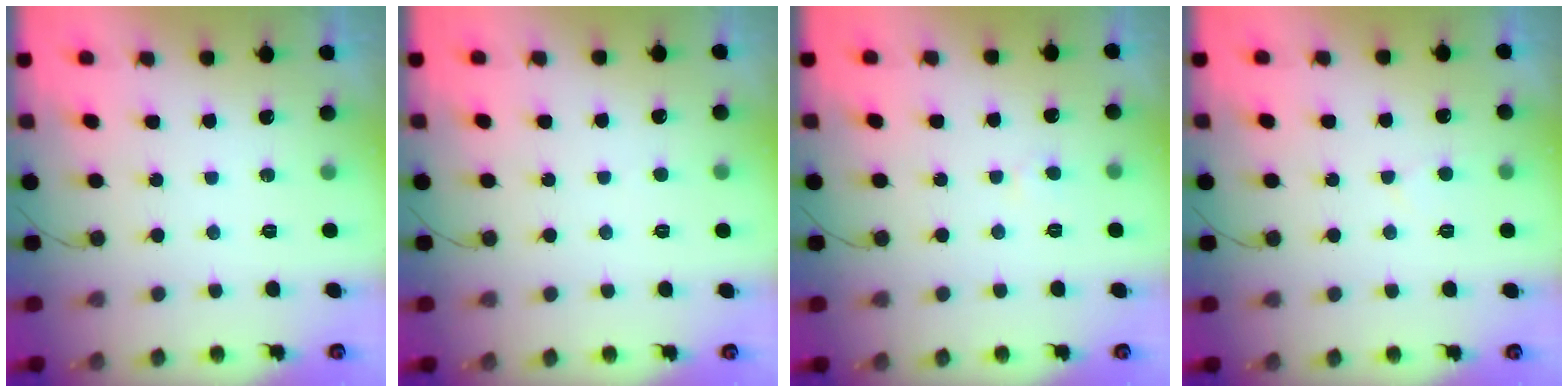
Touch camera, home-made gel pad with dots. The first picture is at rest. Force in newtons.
{"total": 2.3, "press": 2.3, "slide": 0.2}
{"total": 1.8, "press": 1.7, "slide": 0.2}
{"total": 2.6, "press": 2.5, "slide": 0.3}